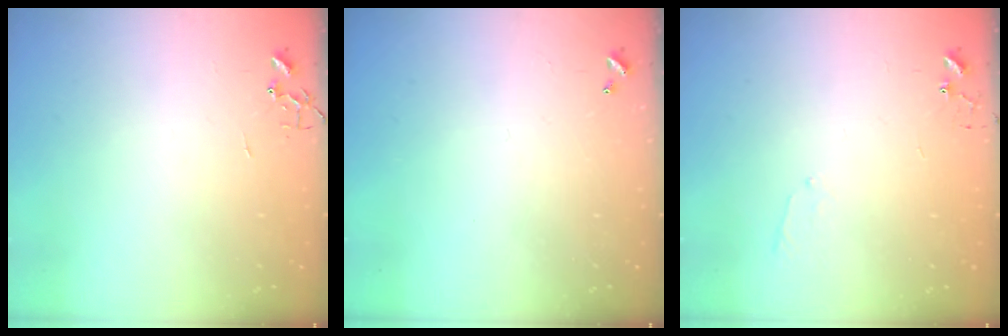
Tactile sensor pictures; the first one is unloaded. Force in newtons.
{"total": 0.0}
{"total": 5.1, "press": 5.1, "slide": 0.5}